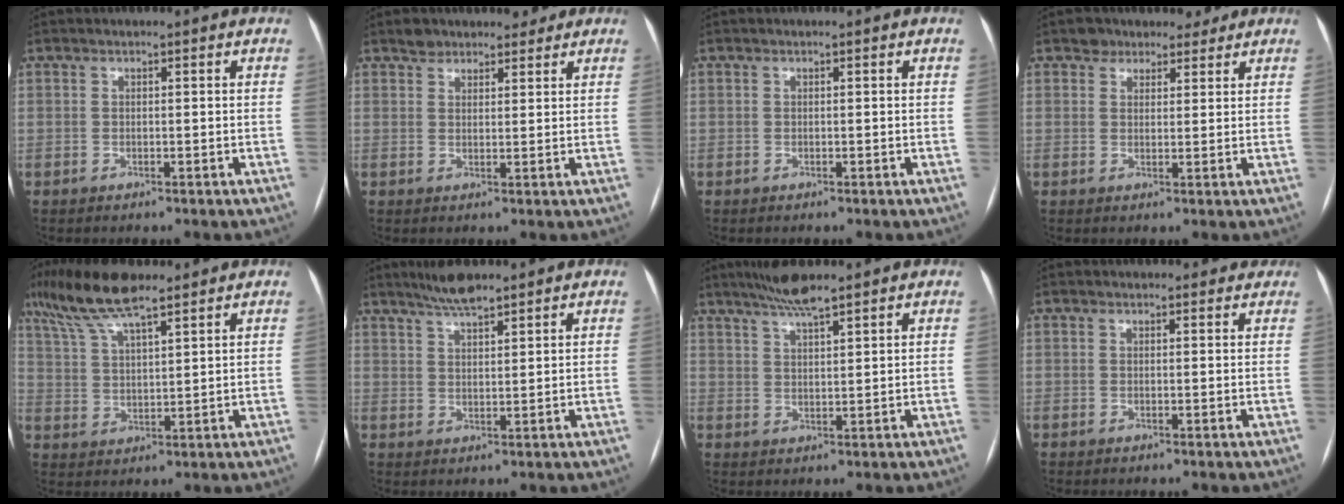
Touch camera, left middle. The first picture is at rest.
{"total": 4.4, "force": [3.7, 2.3, 0.8], "torque": [-0.002, 0.013, 0.056]}
{"total": 0.0}
{"total": 4.8, "force": [3.7, 2.9, 0.6], "torque": [0.001, 0.010, 0.050]}
{"total": 11.1, "force": [8.5, 1.8, 6.9], "torque": [-0.147, 0.020, 0.161]}
{"total": 5.0, "force": [4.3, 0.5, 2.6], "torque": [-0.055, 0.007, 0.079]}
{"total": 5.6, "force": [4.6, 0.1, 3.2], "torque": [-0.063, 0.010, 0.086]}
{"total": 4.1, "force": [3.8, 1.5, 0.5], "torque": [0.003, 0.010, 0.033]}